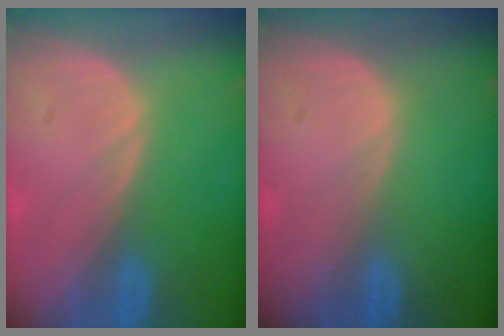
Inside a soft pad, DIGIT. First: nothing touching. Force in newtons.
{"total": 0.0}